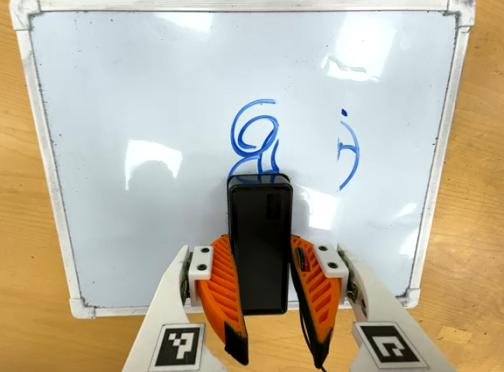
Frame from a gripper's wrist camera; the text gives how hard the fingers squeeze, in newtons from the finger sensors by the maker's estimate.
{"total": 7.7, "left": 6.5, "right": 8.8}